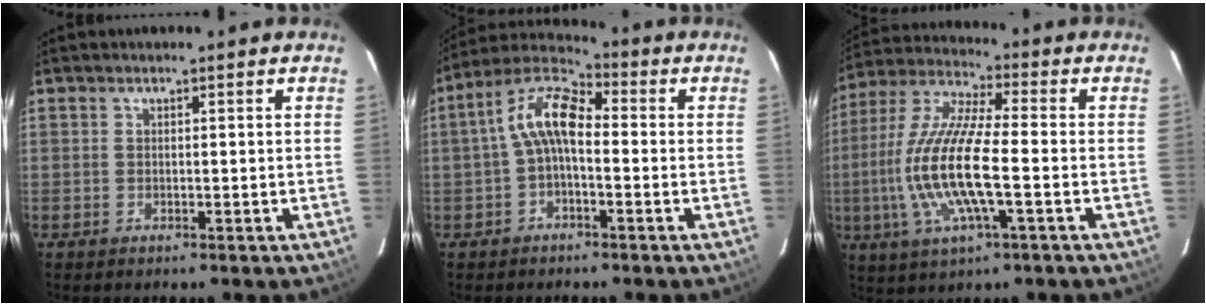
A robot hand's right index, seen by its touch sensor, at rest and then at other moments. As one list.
[{"total": 8.2, "force": [-0.6, 3.8, 7.2], "torque": [-0.152, 0.029, -0.018]}, {"total": 16.4, "force": [-3.0, 3.3, 15.8], "torque": [-0.321, -0.009, -0.060]}]